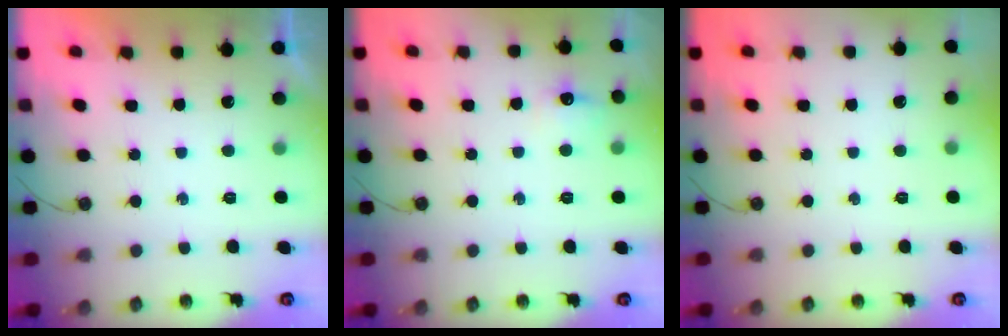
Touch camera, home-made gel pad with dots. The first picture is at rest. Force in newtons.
{"total": 6.9, "press": 6.9, "slide": 0.9}
{"total": 0.0}